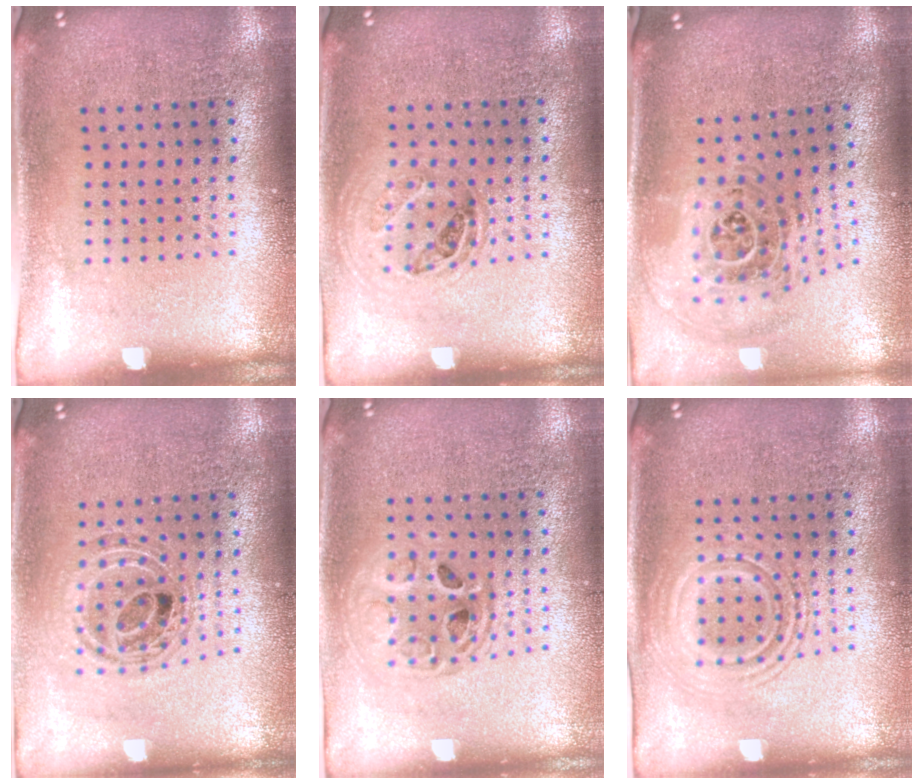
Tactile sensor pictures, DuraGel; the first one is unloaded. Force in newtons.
{"total": 1.0, "press": 0.9, "slide": 0.4}
{"total": 1.7, "press": 1.4, "slide": 0.9}
{"total": 0.9, "press": 0.9, "slide": 0.2}
{"total": 1.5, "press": 1.3, "slide": 0.7}
{"total": 2.6, "press": 2.6, "slide": 0.5}